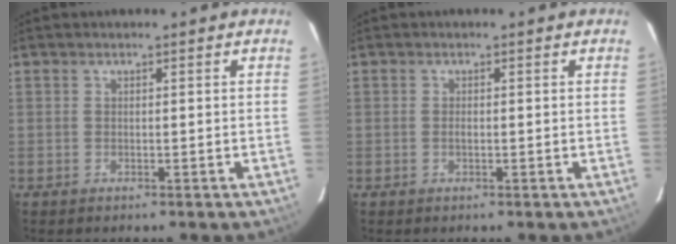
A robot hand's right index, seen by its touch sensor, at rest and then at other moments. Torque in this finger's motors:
{"motor_torque": [0.21, -0.05, 0.16, 0.00]}